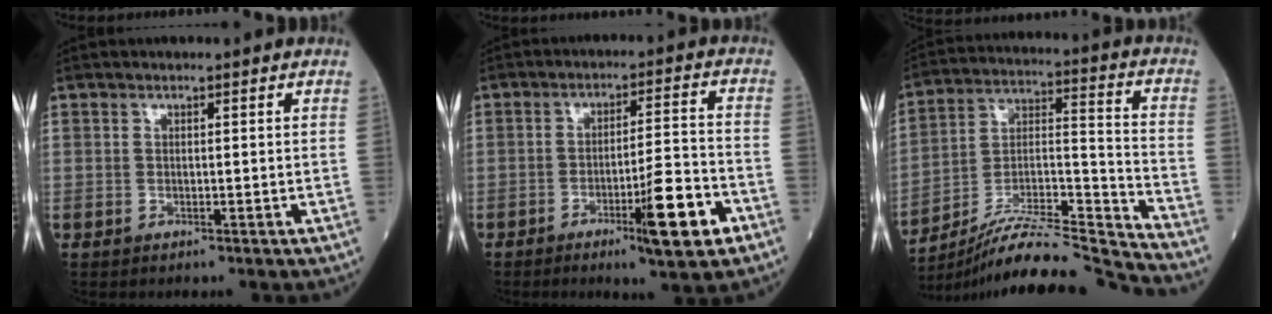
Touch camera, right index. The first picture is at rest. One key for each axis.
{"total": 9.8, "fx": -4.7, "fy": 0.6, "fz": 8.6, "tx": -0.129, "ty": -0.008, "tz": -0.067}
{"total": 20.3, "fx": -19.4, "fy": -2.0, "fz": 5.4, "tx": -0.102, "ty": 0.016, "tz": -0.323}